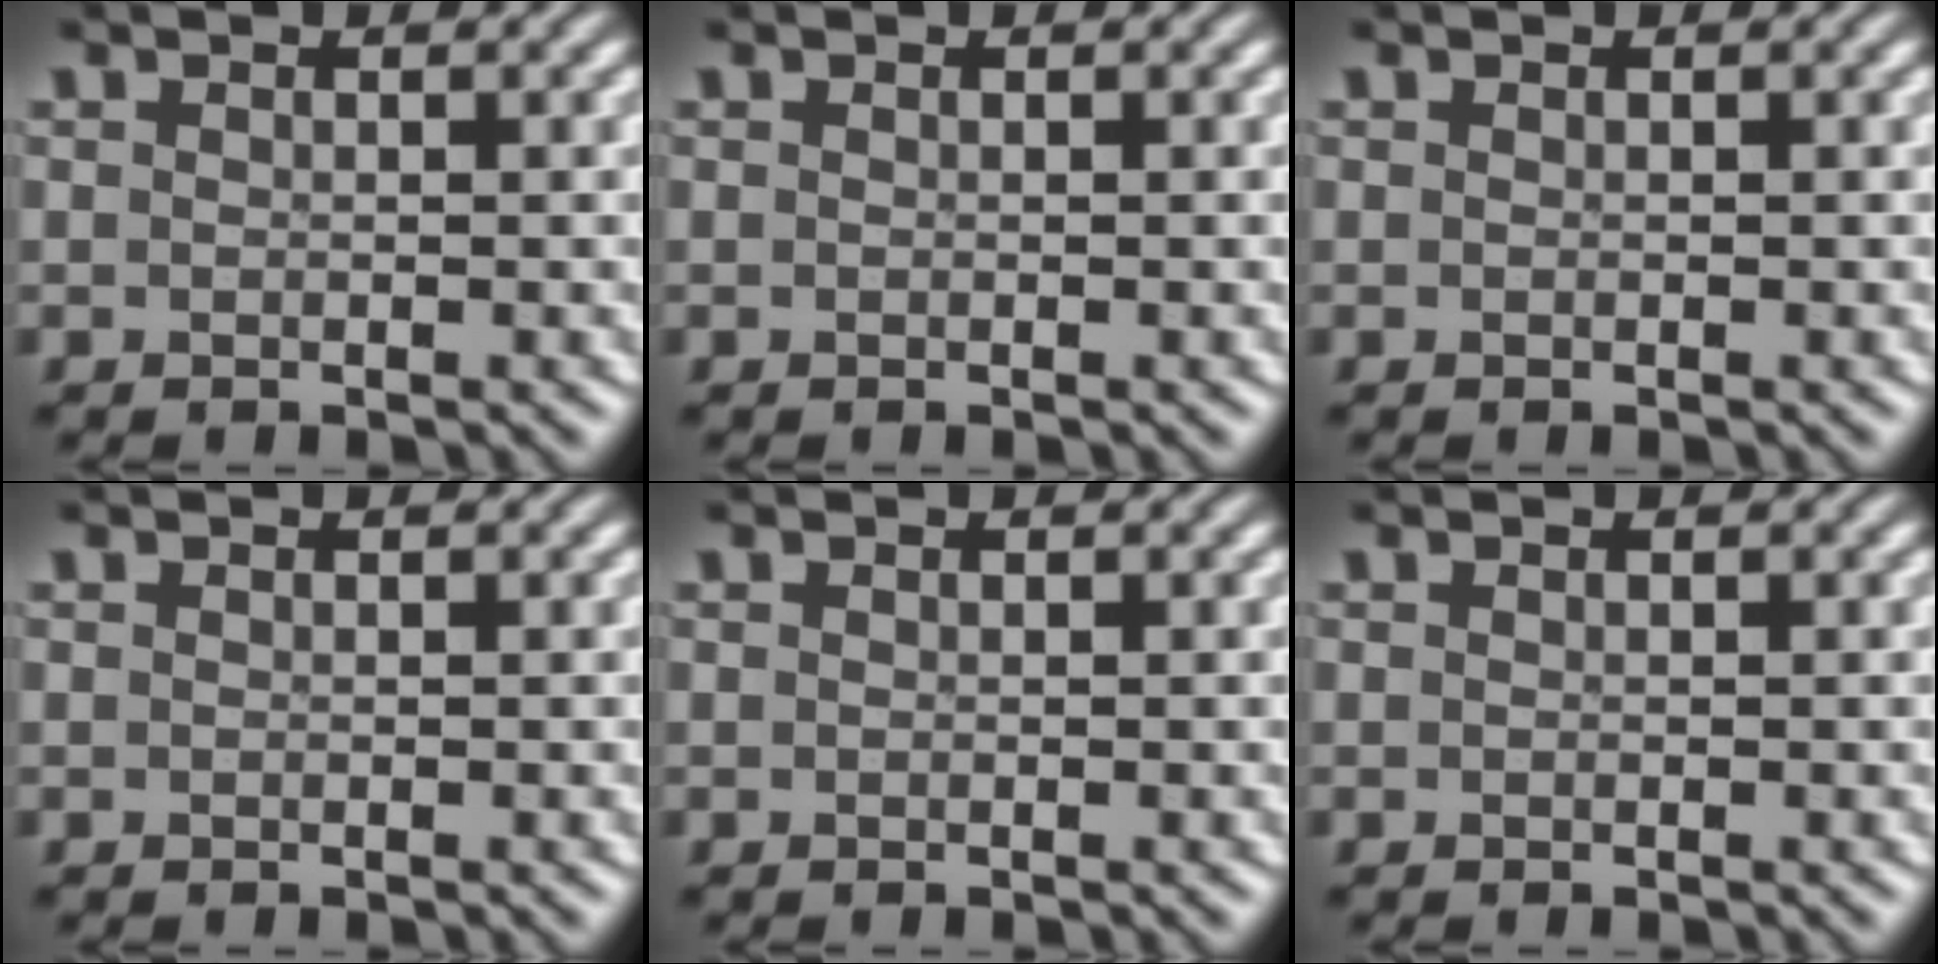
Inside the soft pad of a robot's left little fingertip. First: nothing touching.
{"total": 0.0}
{"total": 0.0}
{"total": 0.0}
{"total": 0.0}
{"total": 0.0}